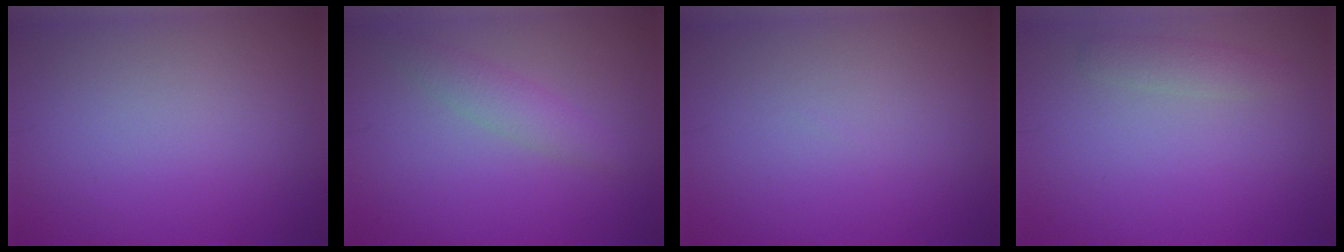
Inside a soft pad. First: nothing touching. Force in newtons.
{"total": 2.1, "press": 2.1, "slide": 0.1}
{"total": 0.0}
{"total": 1.5, "press": 1.5, "slide": 0.0}